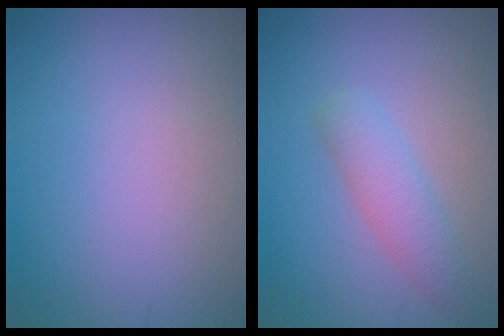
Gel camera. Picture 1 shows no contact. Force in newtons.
{"total": 2.6, "press": 2.6, "slide": 0.1}